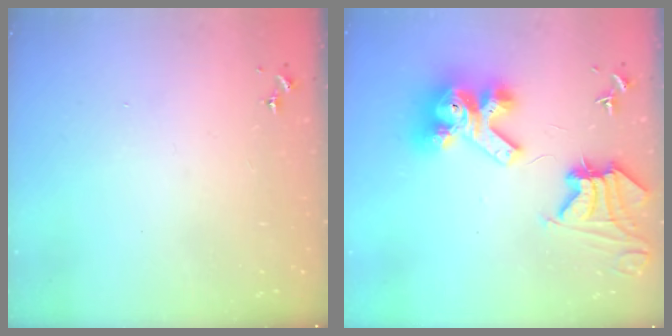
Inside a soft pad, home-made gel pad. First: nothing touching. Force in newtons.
{"total": 16.2, "press": 16.1, "slide": 2.1}